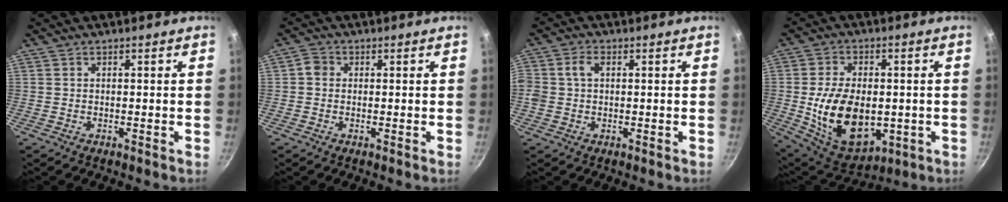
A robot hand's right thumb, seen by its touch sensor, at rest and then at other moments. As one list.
[{"total": 2.1, "force": [0.0, 1.9, 0.9], "torque": [-0.015, 0.007, -0.009]}, {"total": 3.8, "force": [0.6, 2.7, 2.7], "torque": [-0.046, 0.008, 0.007]}, {"total": 18.0, "force": [-1.9, 11.5, 13.7], "torque": [-0.215, -0.007, -0.013]}]